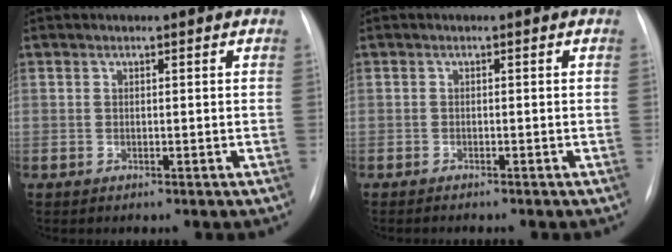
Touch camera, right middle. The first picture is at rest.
{"total": 1.7, "force": [-1.5, 0.1, 0.7], "torque": [-0.011, -0.004, -0.019]}